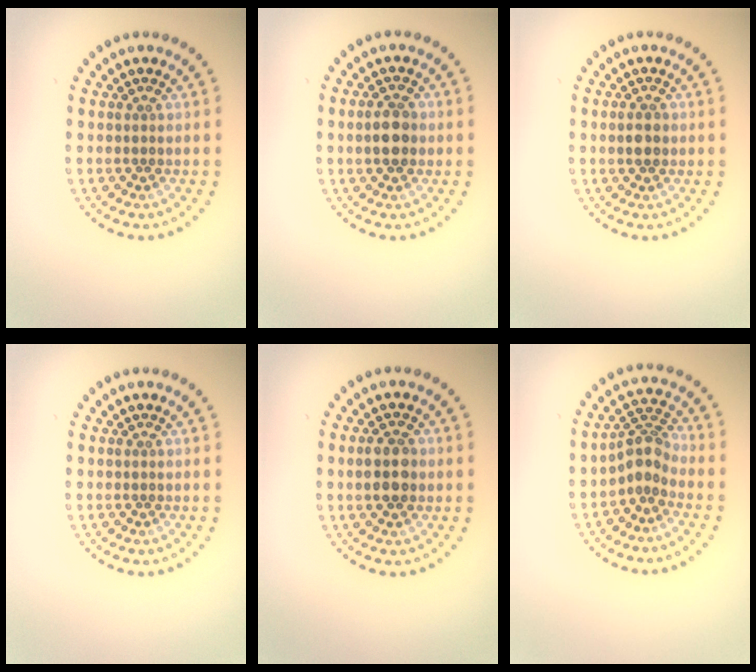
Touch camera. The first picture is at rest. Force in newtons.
{"total": 2.7, "press": 2.7, "slide": 0.1}
{"total": 2.0, "press": 1.9, "slide": 0.1}
{"total": 0.0}
{"total": 2.5, "press": 2.5, "slide": 0.1}
{"total": 2.7, "press": 2.1, "slide": 1.7}